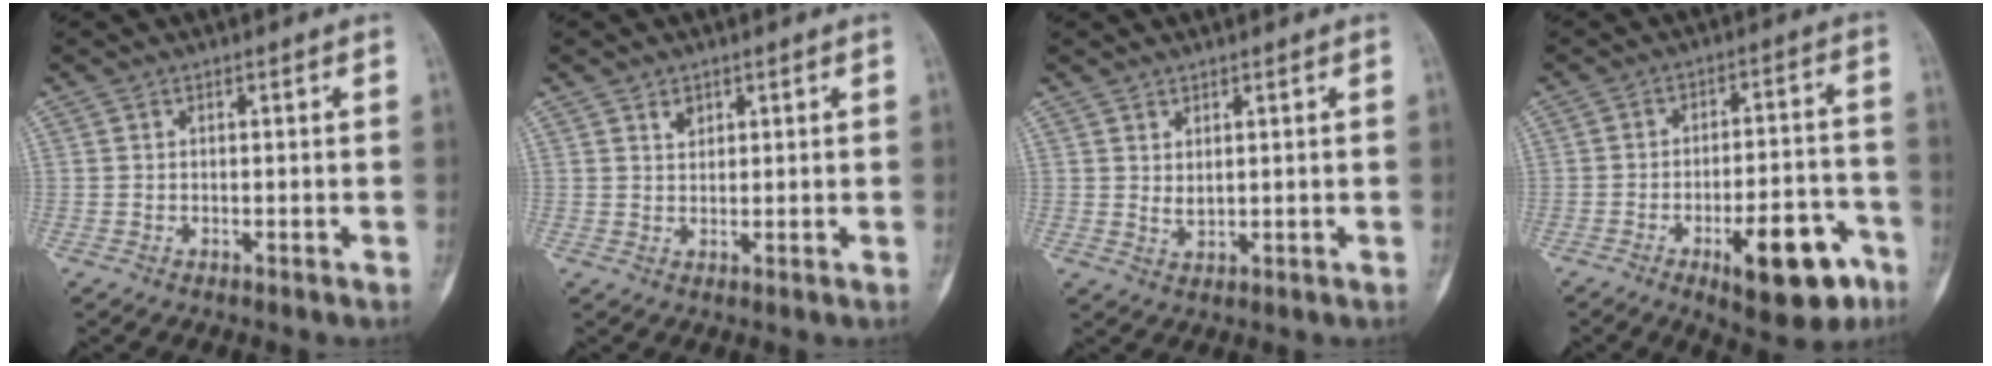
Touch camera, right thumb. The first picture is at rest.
{"total": 2.1, "force": [1.3, 1.4, 0.9], "torque": [-0.004, -0.008, 0.022]}
{"total": 2.0, "force": [0.9, 0.9, 1.5], "torque": [-0.025, -0.012, 0.022]}
{"total": 14.9, "force": [-7.3, 5.7, 11.7], "torque": [-0.140, 0.043, -0.096]}